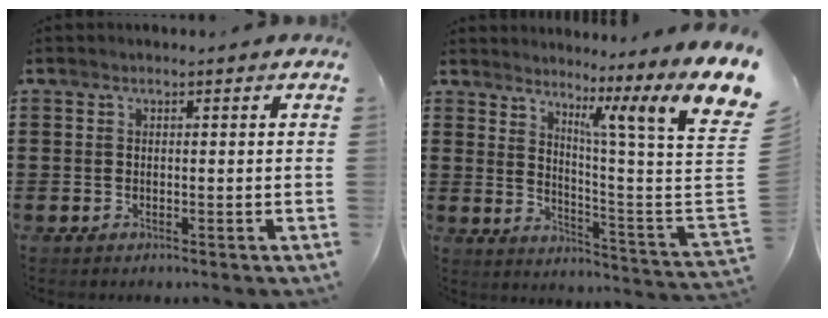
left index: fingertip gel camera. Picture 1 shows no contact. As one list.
[{"total": 9.5, "force": [5.5, -0.3, 7.7], "torque": [-0.138, -0.052, 0.075]}]